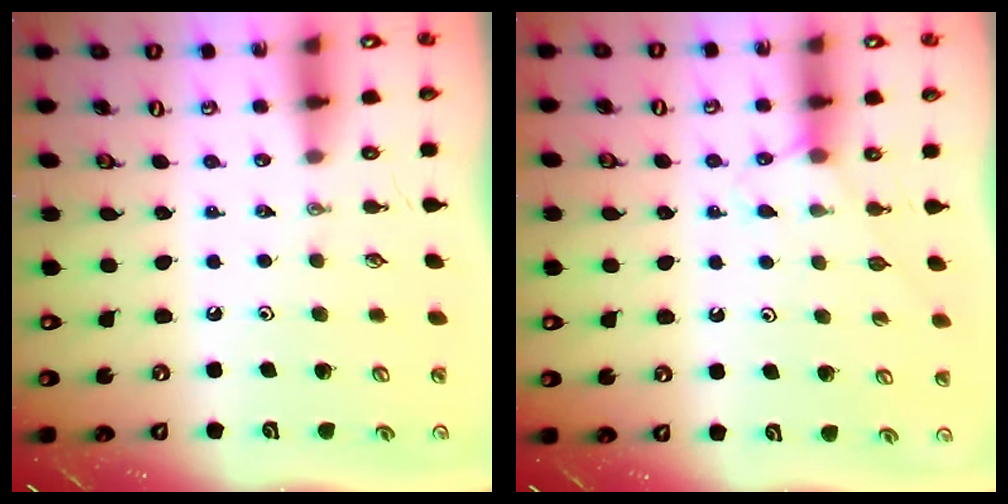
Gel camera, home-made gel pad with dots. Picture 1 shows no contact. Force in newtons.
{"total": 4.5, "press": 4.5, "slide": 0.5}